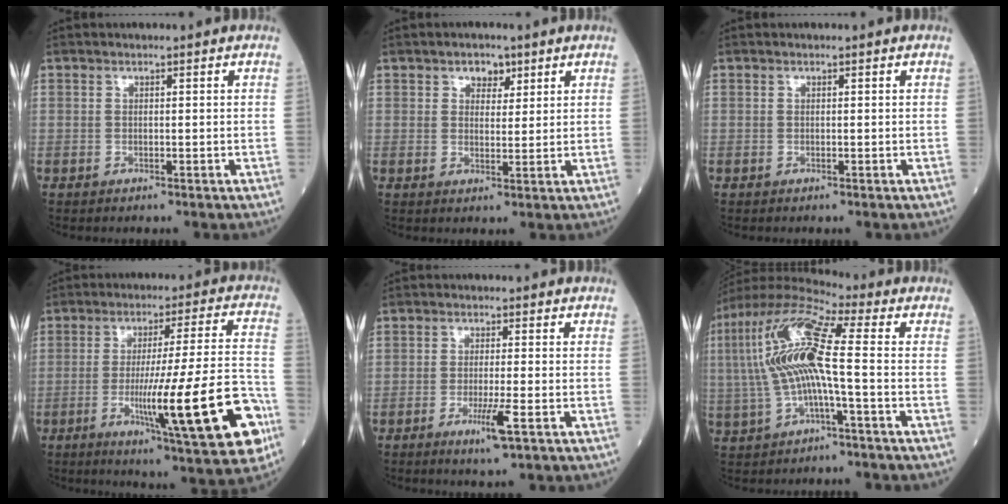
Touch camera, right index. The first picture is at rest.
{"total": 3.1, "force": [1.8, 1.9, 1.5], "torque": [-0.021, 0.003, 0.028]}
{"total": 0.0}
{"total": 20.6, "force": [-7.5, 0.7, 19.2], "torque": [-0.267, -0.012, -0.108]}
{"total": 4.5, "force": [-2.2, -0.1, 3.9], "torque": [-0.072, -0.010, -0.040]}
{"total": 13.5, "force": [-0.2, 1.6, 13.5], "torque": [-0.281, 0.029, -0.010]}